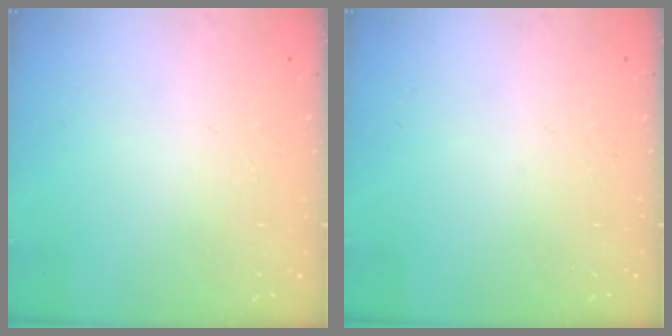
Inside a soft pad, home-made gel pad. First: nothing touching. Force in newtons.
{"total": 0.0}